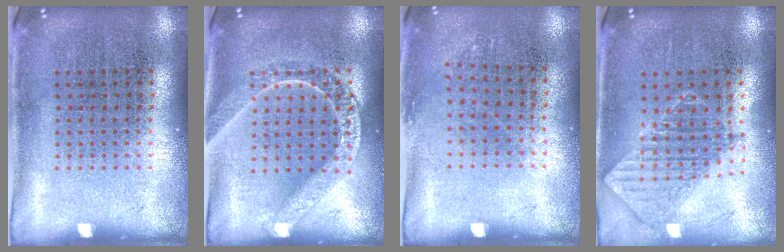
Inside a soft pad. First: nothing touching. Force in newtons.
{"total": 1.6, "press": 1.5, "slide": 0.4}
{"total": 0.8, "press": 0.7, "slide": 0.5}
{"total": 1.0, "press": 1.0, "slide": 0.2}